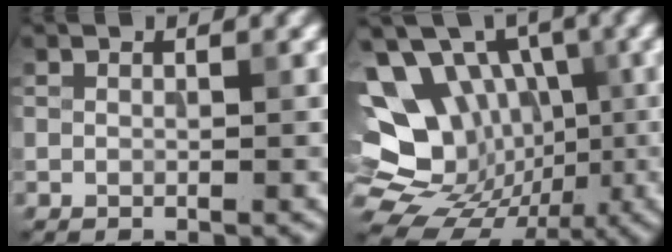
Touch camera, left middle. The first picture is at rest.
{"total": 14.8, "force": [0.3, 12.3, 8.3], "torque": [-0.137, 0.030, -0.006]}